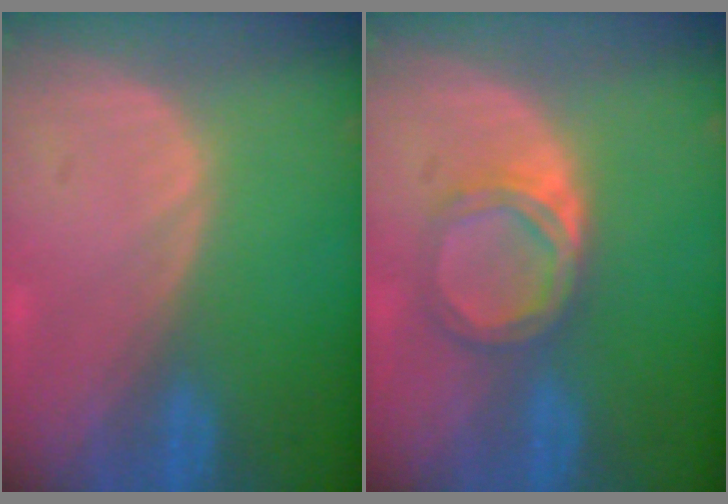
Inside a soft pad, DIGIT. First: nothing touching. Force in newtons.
{"total": 4.6, "press": 4.5, "slide": 0.8}